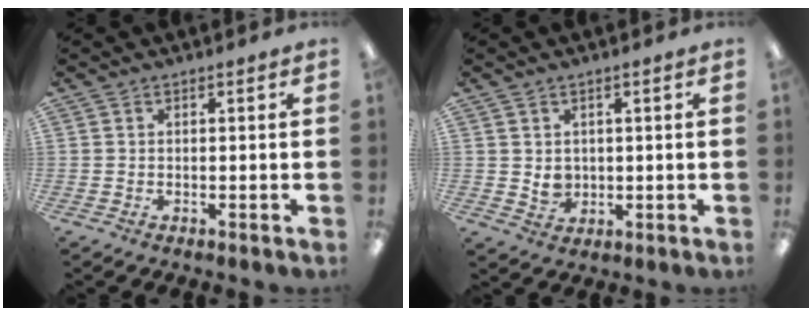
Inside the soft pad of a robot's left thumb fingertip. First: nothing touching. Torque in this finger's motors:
{"motor_torque": [-0.01, 0.01, 0.05, -0.07, -0.02]}